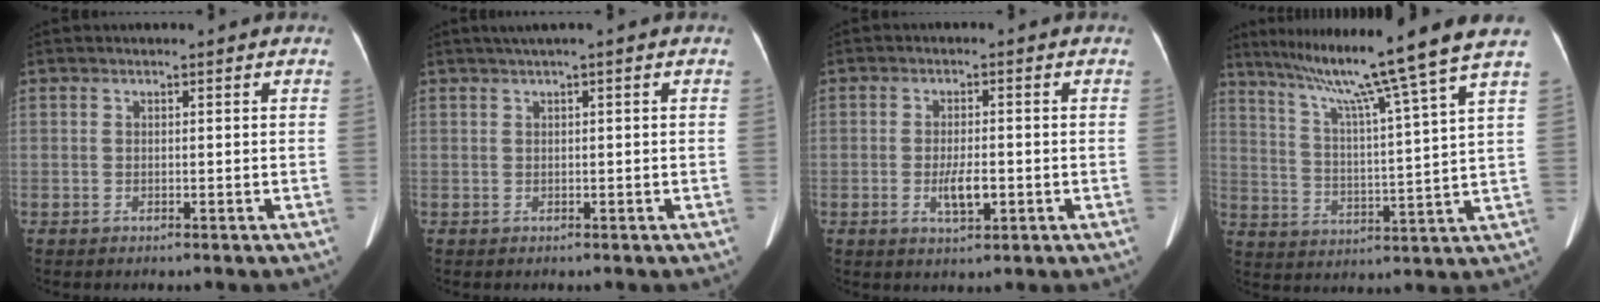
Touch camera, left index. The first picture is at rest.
{"total": 1.6, "force": [0.8, -0.2, 1.4], "torque": [-0.032, 0.013, 0.017]}
{"total": 4.0, "force": [-1.1, 1.2, 3.7], "torque": [-0.070, -0.002, -0.017]}
{"total": 16.3, "force": [12.8, -3.1, 9.6], "torque": [-0.155, -0.017, 0.190]}